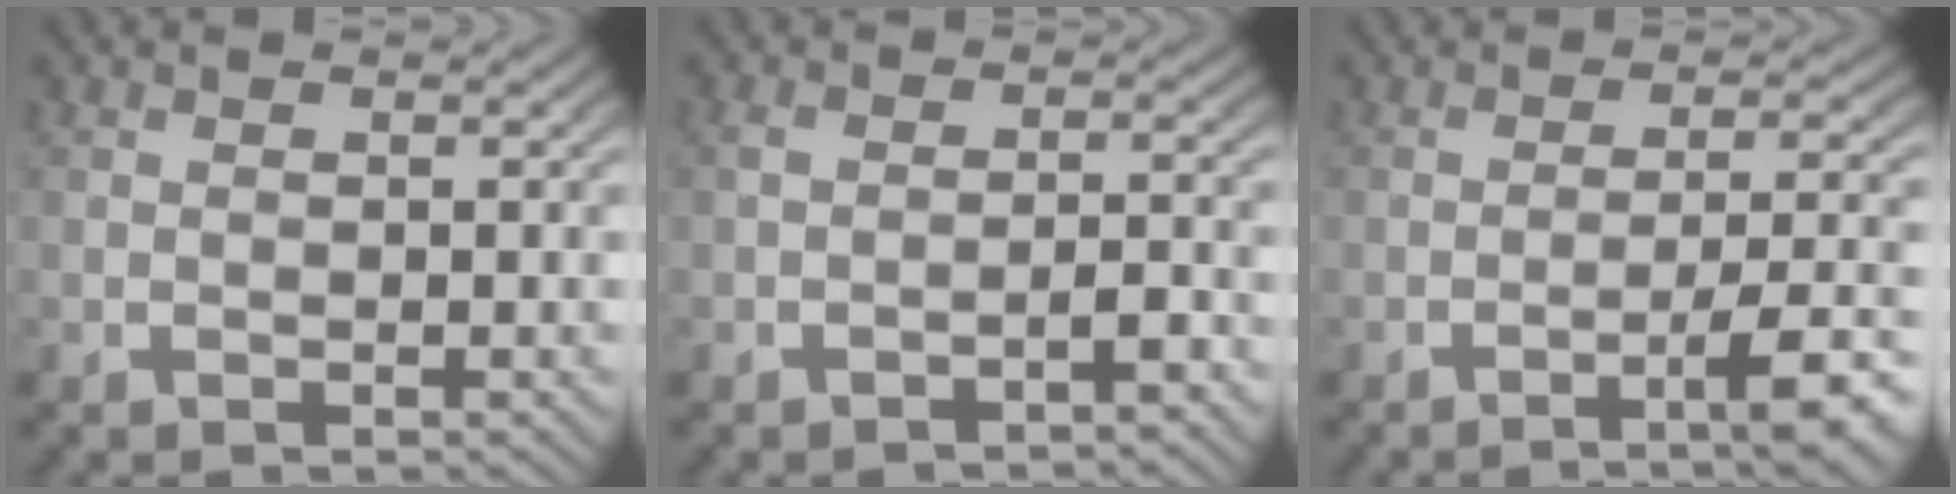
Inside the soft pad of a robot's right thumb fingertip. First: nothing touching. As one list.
[{"total": 1.8, "force": [-1.3, 0.5, 1.1], "torque": [-0.021, -0.003, -0.016]}, {"total": 5.7, "force": [-2.6, 1.5, 4.8], "torque": [-0.068, -0.002, -0.038]}]